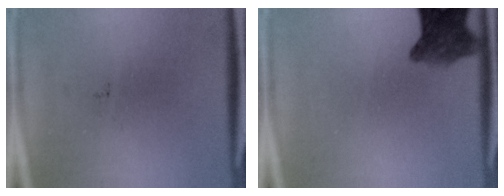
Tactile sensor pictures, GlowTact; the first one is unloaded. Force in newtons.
{"total": 6.4}